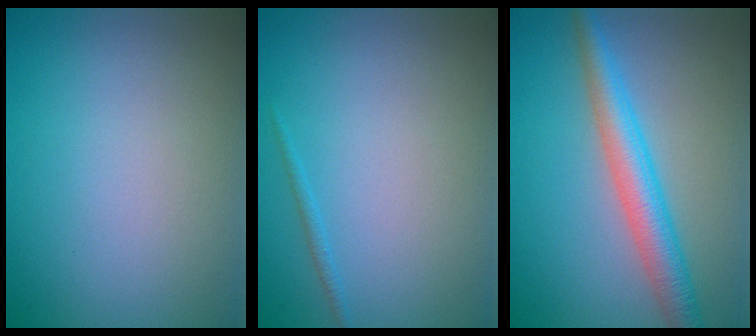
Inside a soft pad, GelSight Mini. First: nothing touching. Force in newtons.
{"total": 0.7, "press": 0.6, "slide": 0.1}
{"total": 4.5, "press": 4.5, "slide": 0.1}